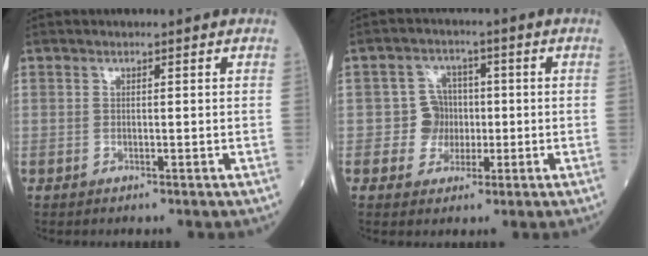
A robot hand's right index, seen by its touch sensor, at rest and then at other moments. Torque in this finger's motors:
{"motor_torque": [0.01, -0.08, -0.04, -0.01]}